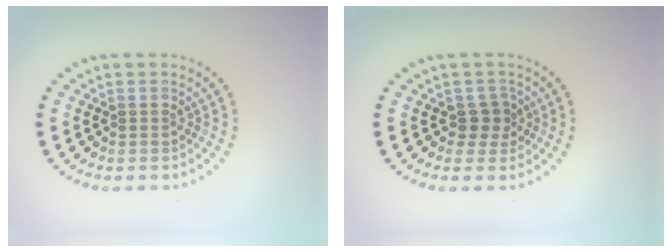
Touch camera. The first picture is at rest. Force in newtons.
{"total": 1.6, "press": 1.3, "slide": 1.0}